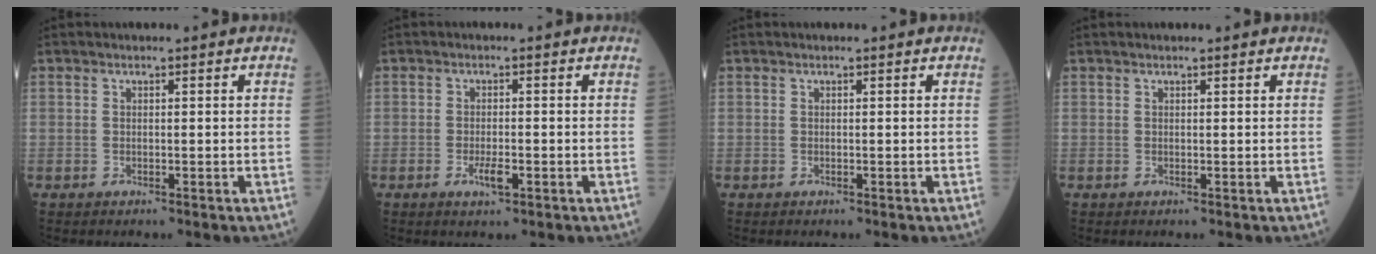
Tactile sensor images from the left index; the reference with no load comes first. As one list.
[{"total": 2.3, "force": [-0.9, 0.6, 2.1], "torque": [-0.042, -0.003, -0.014]}, {"total": 0.0}, {"total": 1.5, "force": [1.3, 0.1, 0.7], "torque": [-0.009, 0.016, 0.020]}]